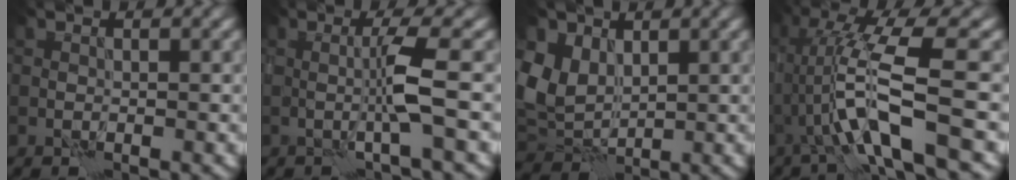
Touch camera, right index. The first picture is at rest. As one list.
[{"total": 2.8, "force": [0.1, -0.4, 2.8], "torque": [-0.053, 0.002, -0.001]}, {"total": 5.5, "force": [2.4, 4.1, 2.6], "torque": [-0.069, 0.001, 0.043]}, {"total": 8.4, "force": [-1.0, 1.0, 8.3], "torque": [-0.154, 0.013, -0.019]}]